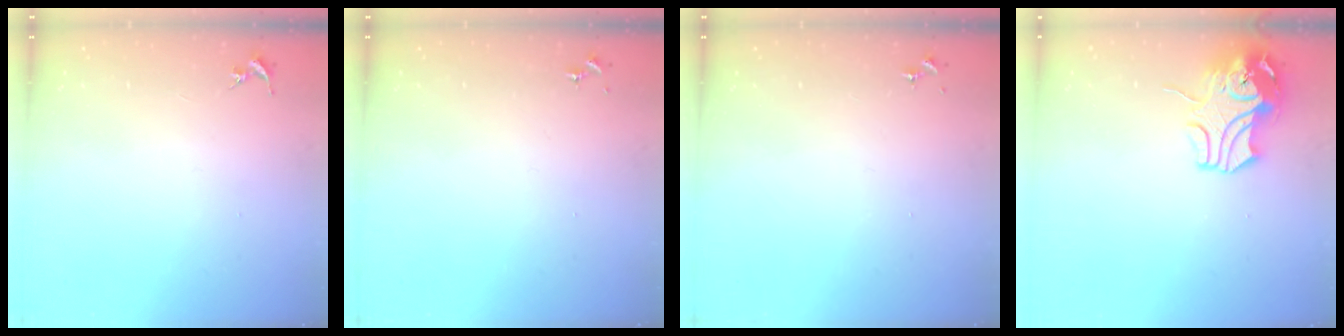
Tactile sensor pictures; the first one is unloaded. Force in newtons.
{"total": 0.0}
{"total": 0.0}
{"total": 12.4, "press": 12.3, "slide": 2.0}